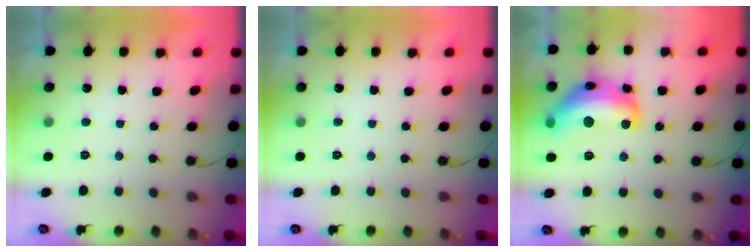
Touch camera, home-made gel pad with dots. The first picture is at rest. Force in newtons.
{"total": 0.0}
{"total": 17.1, "press": 17.1, "slide": 0.9}